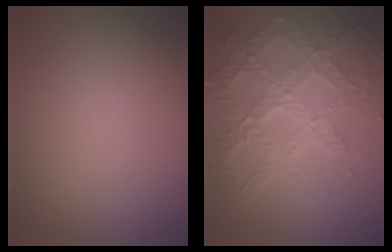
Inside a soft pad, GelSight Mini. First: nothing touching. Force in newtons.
{"total": 7.0, "press": 5.1, "slide": 4.8}